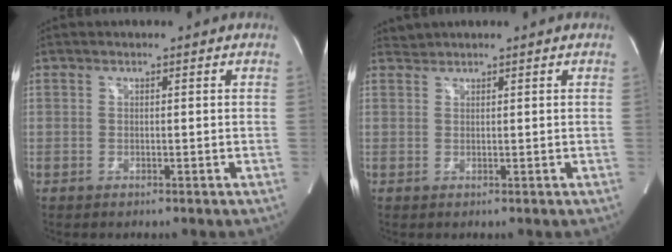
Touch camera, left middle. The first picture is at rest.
{"total": 1.0, "force": [0.9, -0.2, -0.5], "torque": [0.001, 0.007, 0.021]}